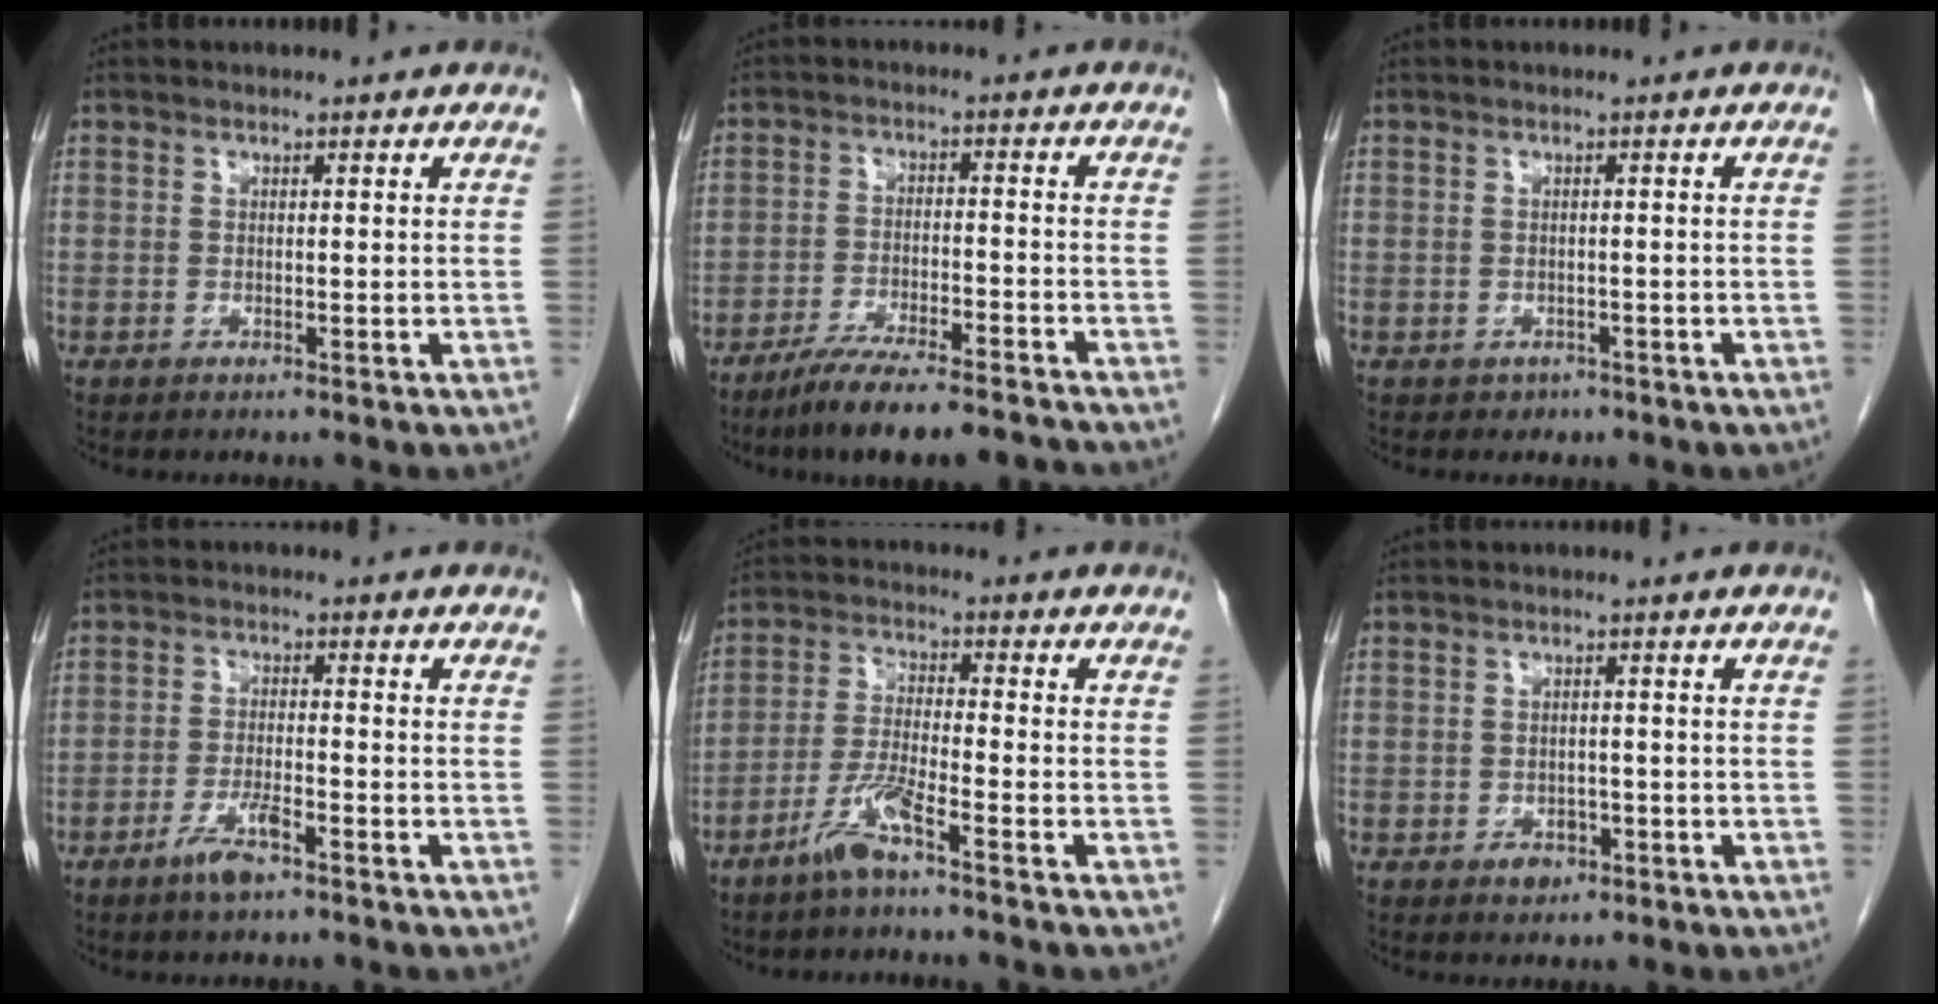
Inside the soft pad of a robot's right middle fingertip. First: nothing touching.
{"total": 12.2, "force": [-10.5, 1.3, 6.1], "torque": [-0.091, -0.008, -0.165]}
{"total": 1.5, "force": [-1.0, 1.2, 0.1], "torque": [-0.009, 0.004, -0.010]}
{"total": 5.2, "force": [-3.5, -0.2, 3.8], "torque": [-0.077, -0.009, -0.074]}
{"total": 5.8, "force": [-4.1, -0.1, 4.2], "torque": [-0.092, -0.007, -0.089]}
{"total": 2.3, "force": [-1.2, 1.6, 1.0], "torque": [-0.011, 0.005, -0.011]}